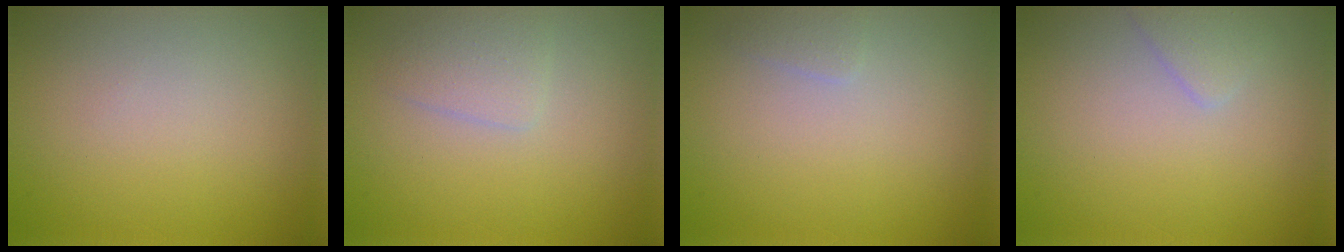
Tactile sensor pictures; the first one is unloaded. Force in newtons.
{"total": 1.7, "press": 1.7, "slide": 0.1}
{"total": 0.9, "press": 0.9, "slide": 0.0}
{"total": 1.2, "press": 1.2, "slide": 0.1}